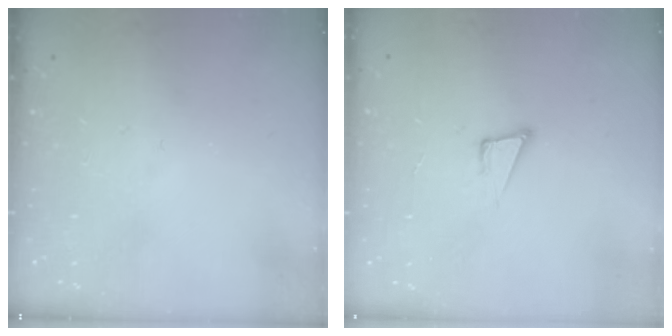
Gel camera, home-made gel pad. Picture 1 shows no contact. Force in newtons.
{"total": 5.1, "press": 3.9, "slide": 3.2}